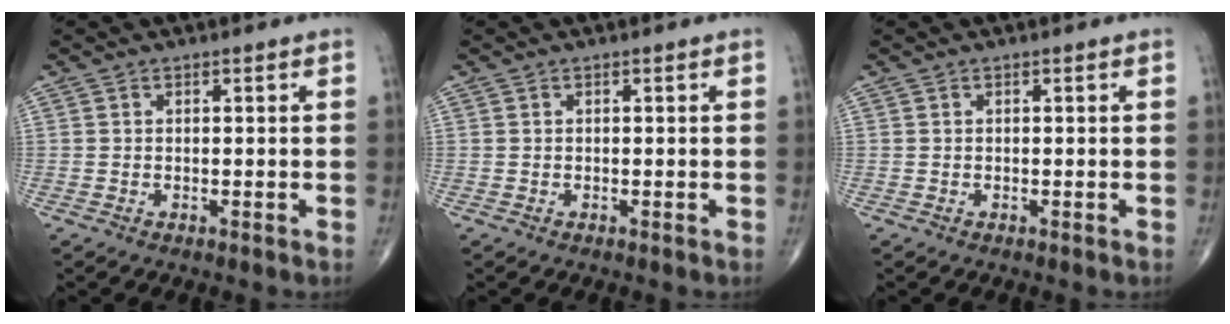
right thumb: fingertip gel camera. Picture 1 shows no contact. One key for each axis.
{"total": 0.0}
{"total": 0.0}